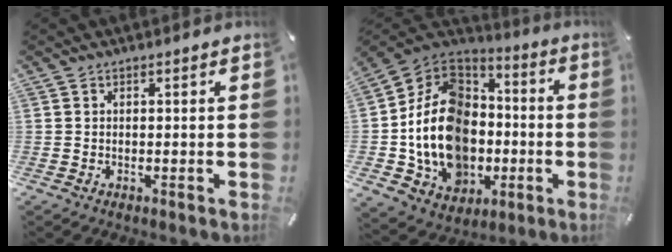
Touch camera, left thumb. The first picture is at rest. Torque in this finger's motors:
{"motor_torque": [1.73, 3.28, 2.75, 0.02, 0.26]}